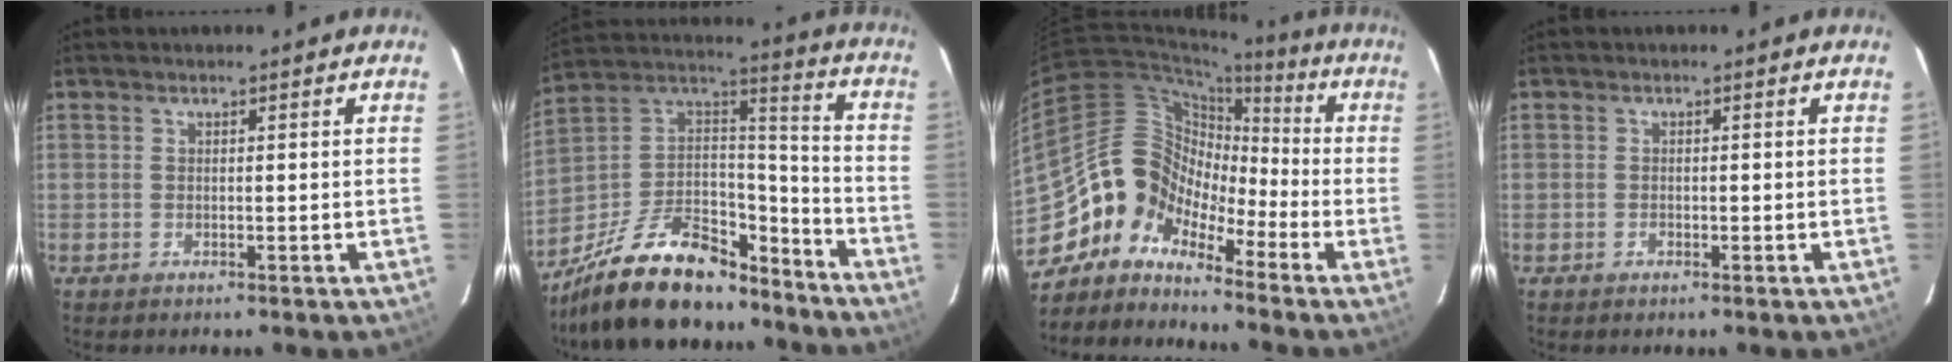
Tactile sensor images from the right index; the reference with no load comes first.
{"total": 25.2, "force": [-18.9, 10.5, 13.0], "torque": [-0.260, 0.019, -0.298]}
{"total": 9.2, "force": [-6.9, 5.9, 1.4], "torque": [-0.022, 0.042, -0.159]}
{"total": 0.8, "force": [-0.4, 0.6, 0.3], "torque": [-0.004, 0.002, -0.007]}